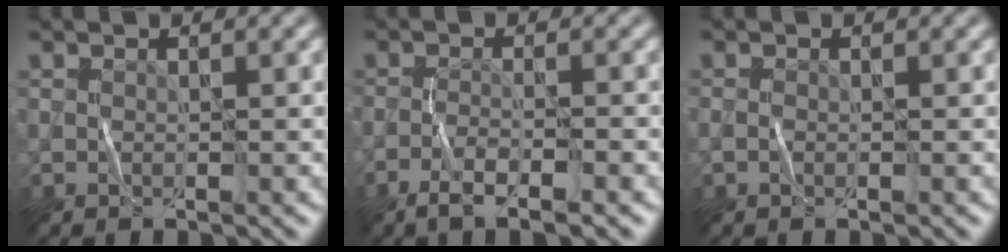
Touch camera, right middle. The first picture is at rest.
{"total": 3.3, "force": [-2.3, 0.4, 2.3], "torque": [-0.051, 0.003, -0.044]}
{"total": 0.6, "force": [-0.2, 0.3, 0.5], "torque": [-0.014, 0.002, -0.006]}